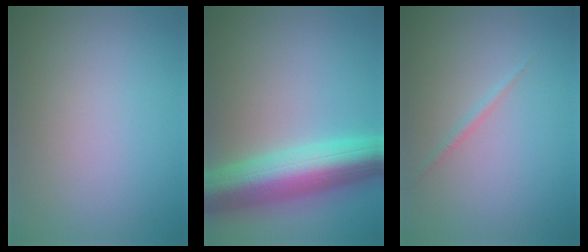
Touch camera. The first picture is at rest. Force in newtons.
{"total": 10.1, "press": 10.1, "slide": 0.4}
{"total": 0.7, "press": 0.7, "slide": 0.0}